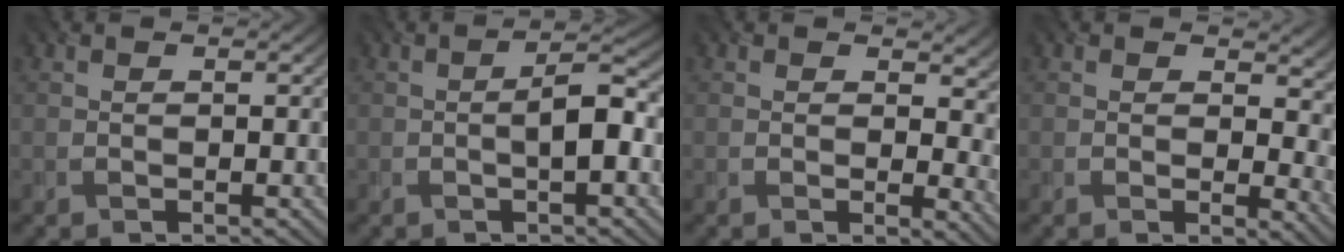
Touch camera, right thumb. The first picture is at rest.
{"total": 4.6, "force": [-1.0, 1.1, 4.4], "torque": [-0.072, 0.011, -0.021]}
{"total": 7.3, "force": [2.4, 4.5, 5.2], "torque": [-0.053, -0.018, 0.055]}
{"total": 8.1, "force": [2.5, 5.0, 5.9], "torque": [-0.060, -0.017, 0.058]}